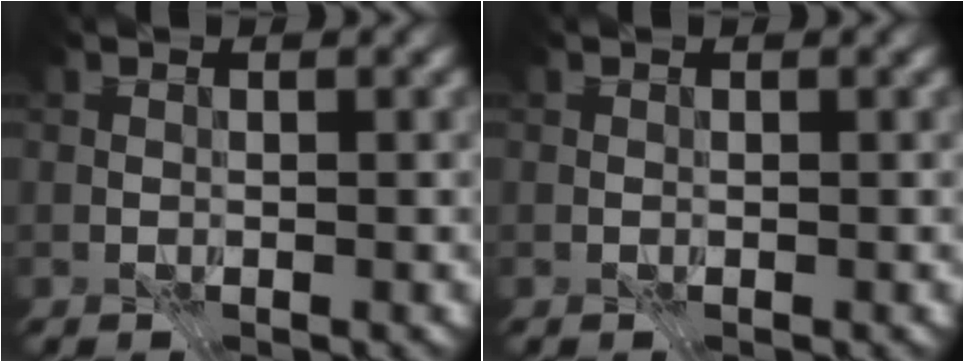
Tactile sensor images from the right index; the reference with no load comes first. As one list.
[{"total": 0.0}]